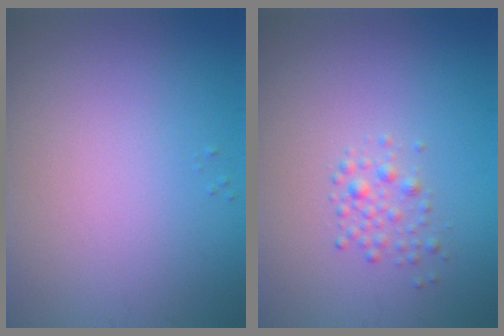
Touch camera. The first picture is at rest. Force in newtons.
{"total": 1.4, "press": 1.4, "slide": 0.0}